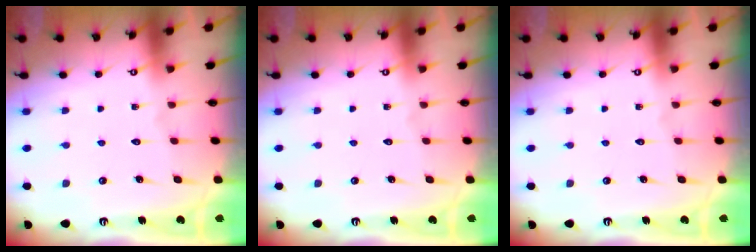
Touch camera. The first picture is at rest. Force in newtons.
{"total": 0.0}
{"total": 0.0}